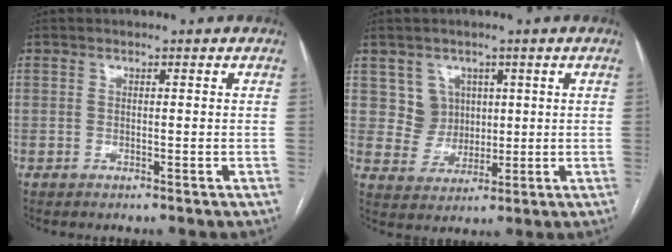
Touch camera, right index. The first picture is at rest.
{"total": 5.3, "force": [2.0, 4.9, 0.3], "torque": [-0.007, 0.013, 0.045]}